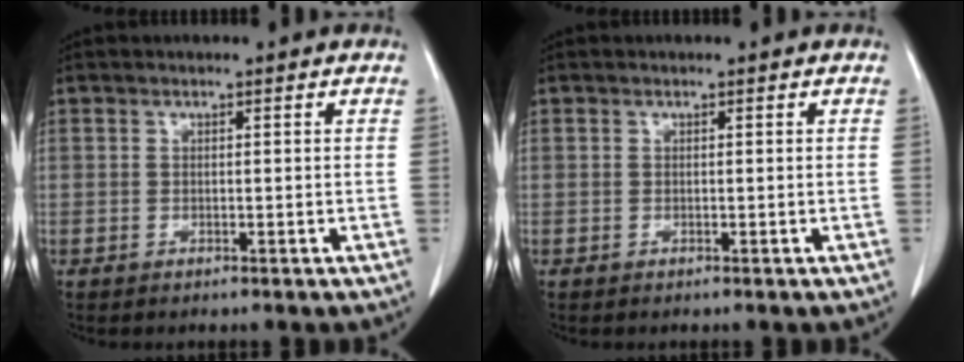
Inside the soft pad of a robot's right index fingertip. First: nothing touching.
{"total": 0.0}